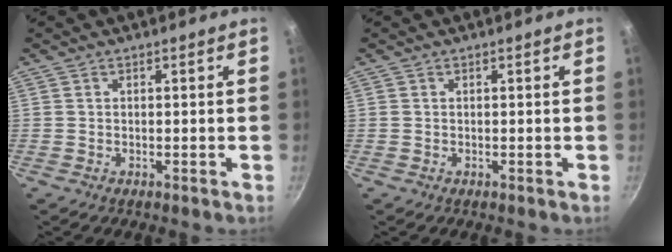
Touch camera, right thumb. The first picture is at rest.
{"total": 0.0}